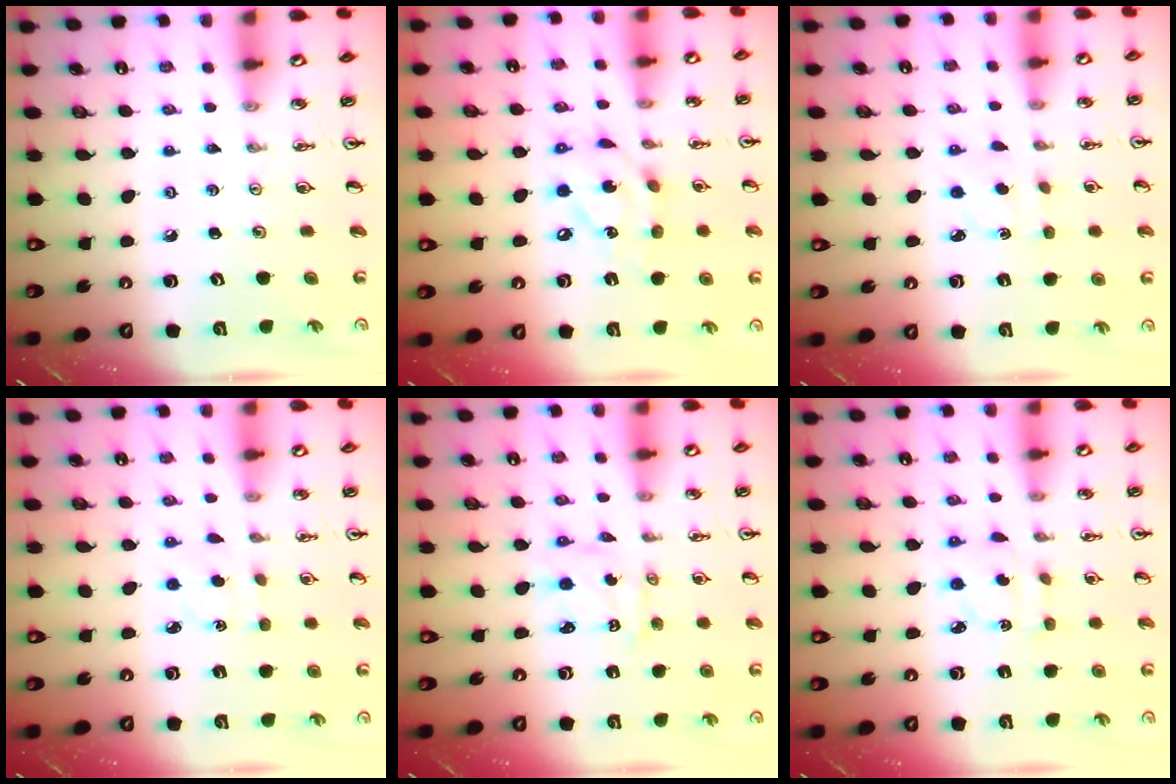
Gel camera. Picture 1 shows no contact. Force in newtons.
{"total": 12.0, "press": 12.0, "slide": 0.9}
{"total": 2.4, "press": 2.4, "slide": 0.5}
{"total": 2.7, "press": 2.6, "slide": 0.4}
{"total": 1.9, "press": 1.9, "slide": 0.1}
{"total": 2.9, "press": 2.9, "slide": 0.1}